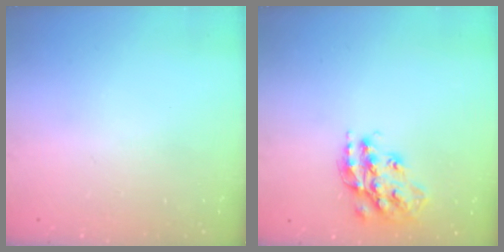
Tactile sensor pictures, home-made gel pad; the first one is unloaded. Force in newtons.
{"total": 16.3, "press": 16.3, "slide": 0.8}